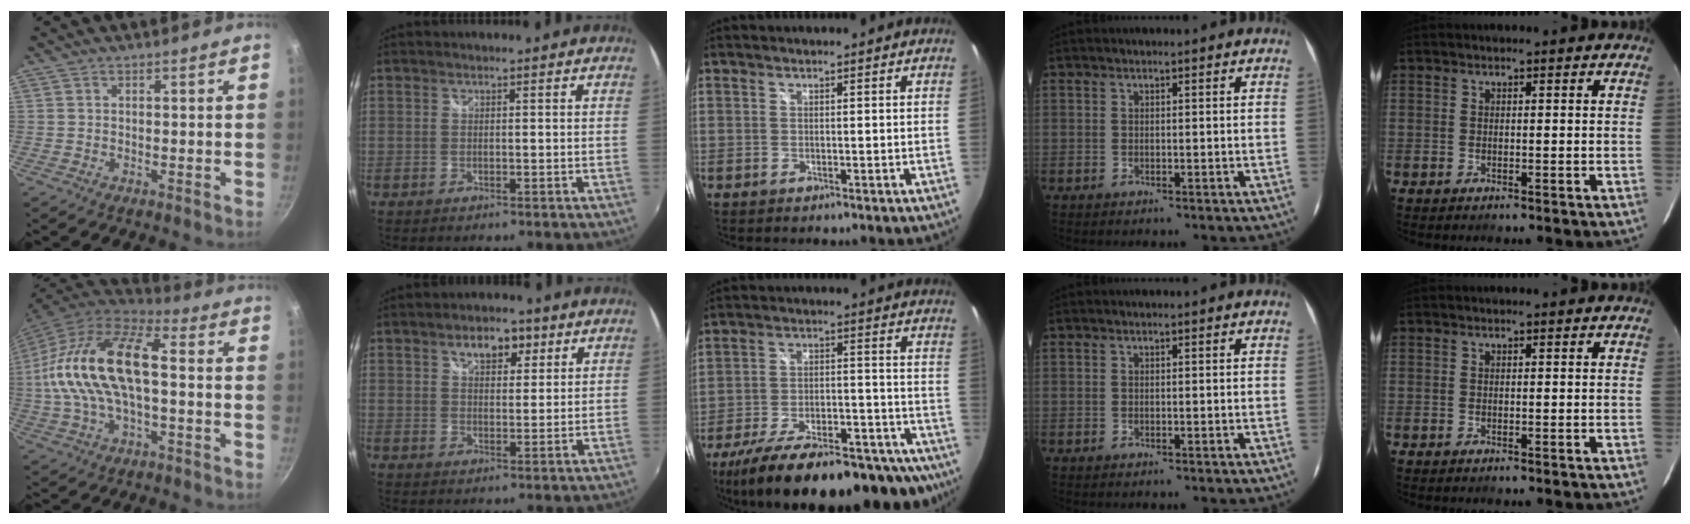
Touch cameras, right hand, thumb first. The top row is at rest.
{"thumb": {"total": 21.0, "force": [0.1, 10.3, 18.3], "torque": [-0.338, 0.036, -0.011]}, "index": {"total": 5.9, "force": [3.2, 3.4, 3.6], "torque": [-0.055, 0.014, 0.052]}, "middle": {"total": 29.4, "force": [-23.1, 10.1, 15.1], "torque": [-0.258, -0.023, -0.312]}}